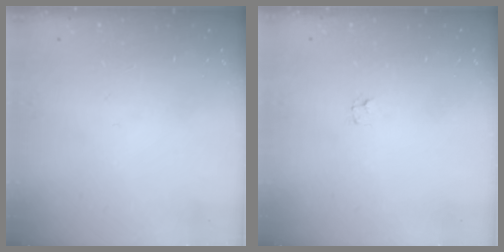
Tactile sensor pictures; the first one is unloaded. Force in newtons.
{"total": 1.2, "press": 1.2, "slide": 0.1}